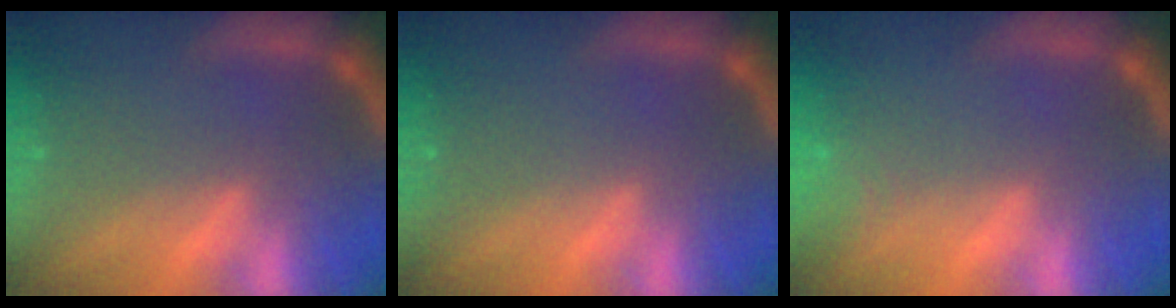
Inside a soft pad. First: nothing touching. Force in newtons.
{"total": 0.0}
{"total": 2.4}